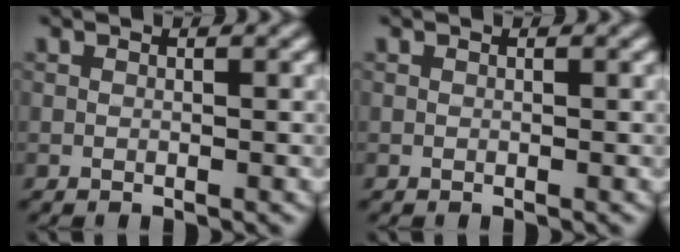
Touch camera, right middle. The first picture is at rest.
{"total": 0.0}